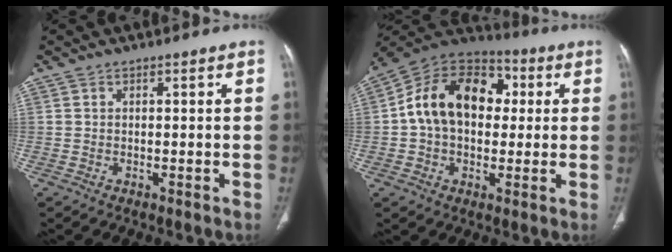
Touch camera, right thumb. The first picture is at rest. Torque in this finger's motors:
{"motor_torque": [0.91, 1.15, 0.99, -0.49, 0.33]}